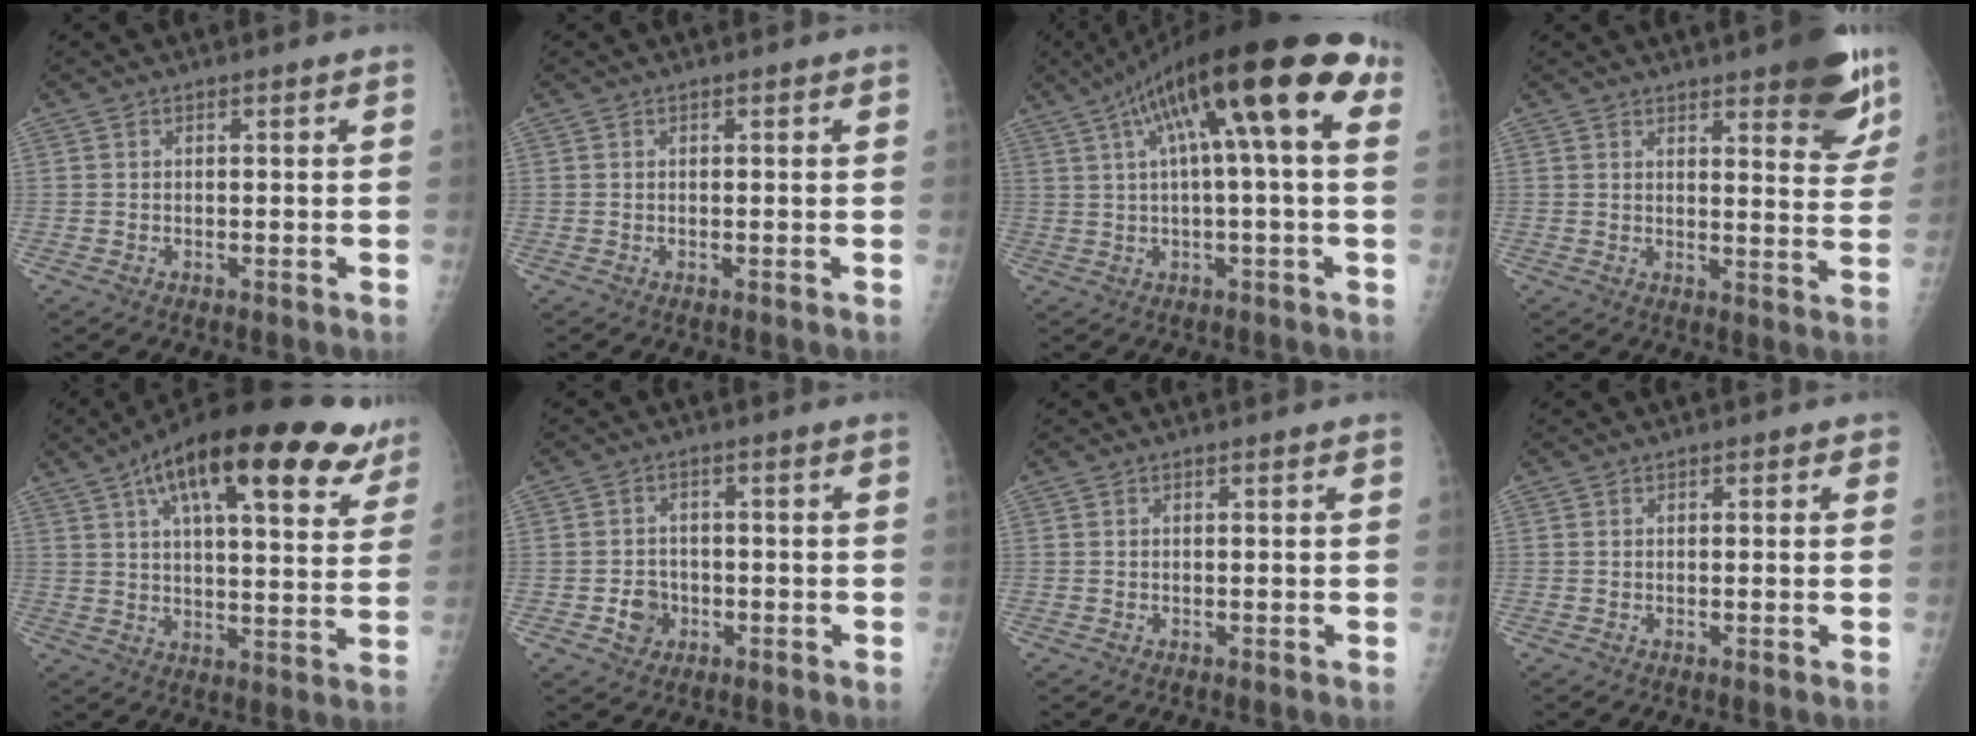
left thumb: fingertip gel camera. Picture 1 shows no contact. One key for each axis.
{"total": 0.0}
{"total": 20.3, "fx": 6.1, "fy": 4.9, "fz": 18.7, "tx": -0.301, "ty": 0.048, "tz": 0.089}
{"total": 13.3, "fx": 8.6, "fy": 3.9, "fz": 9.4, "tx": -0.081, "ty": -0.047, "tz": 0.106}
{"total": 25.9, "fx": 14.9, "fy": 9.1, "fz": 19.1, "tx": -0.270, "ty": -0.009, "tz": 0.216}
{"total": 4.2, "fx": -1.5, "fy": 3.6, "fz": 1.4, "tx": -0.005, "ty": 0.008, "tz": -0.023}
{"total": 0.0}
{"total": 0.9, "fx": 0.4, "fy": 0.7, "fz": 0.4, "tx": 0.010, "ty": 0.002, "tz": -0.002}